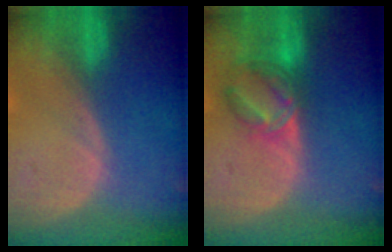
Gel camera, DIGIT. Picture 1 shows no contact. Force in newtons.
{"total": 6.8, "press": 6.3, "slide": 2.4}